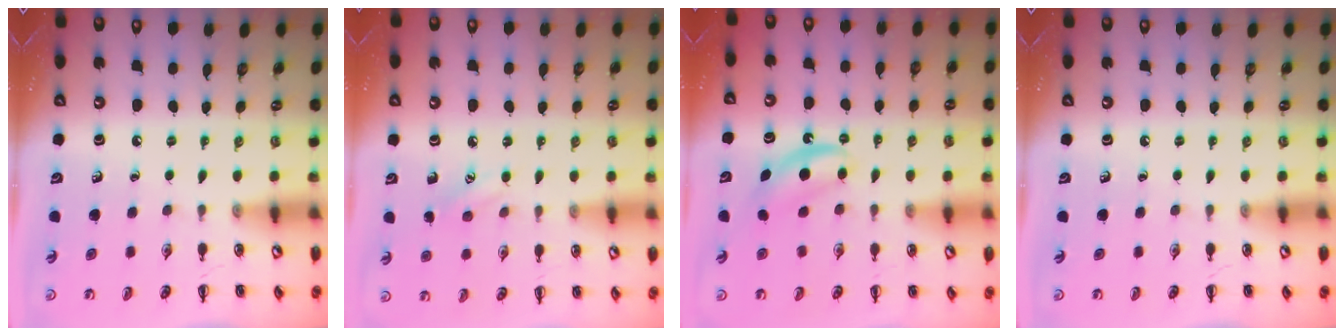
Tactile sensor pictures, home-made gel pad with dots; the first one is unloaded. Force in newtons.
{"total": 7.3, "press": 7.1, "slide": 1.8}
{"total": 5.6, "press": 5.5, "slide": 1.3}
{"total": 0.0}